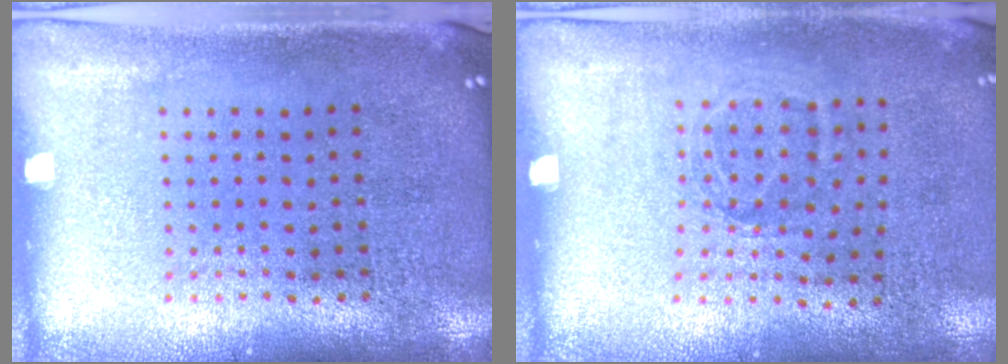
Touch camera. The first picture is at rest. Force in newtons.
{"total": 1.1, "press": 0.8, "slide": 0.7}